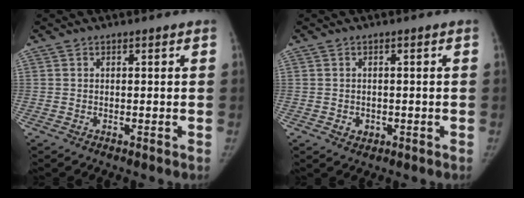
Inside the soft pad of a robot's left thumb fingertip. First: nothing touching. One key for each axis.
{"total": 1.9, "fx": -0.4, "fy": 1.6, "fz": 0.8, "tx": -0.004, "ty": 0.002, "tz": 0.001}